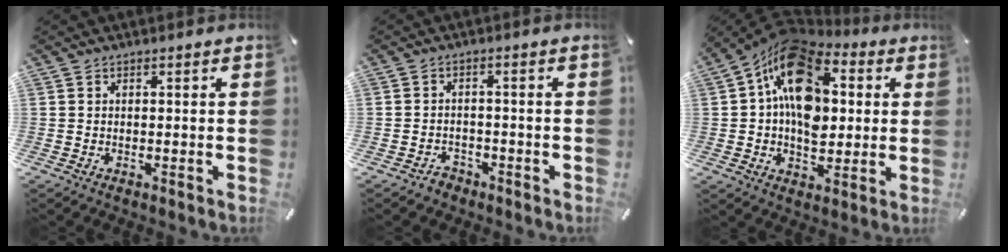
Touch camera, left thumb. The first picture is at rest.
{"total": 2.6, "force": [-1.8, 1.8, 0.5], "torque": [-0.008, 0.011, -0.039]}
{"total": 19.0, "force": [3.1, 13.1, 13.4], "torque": [-0.235, -0.007, 0.054]}